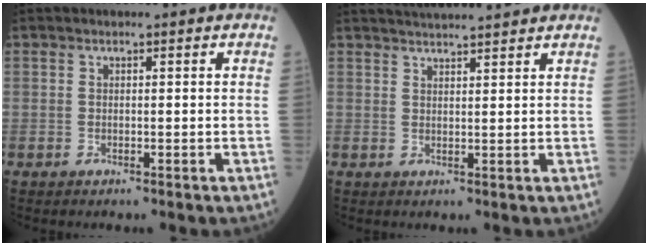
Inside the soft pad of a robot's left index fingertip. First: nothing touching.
{"total": 8.0, "force": [7.5, -0.1, 2.9], "torque": [-0.047, 0.029, 0.106]}